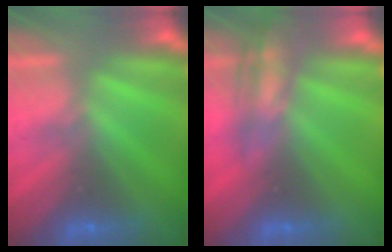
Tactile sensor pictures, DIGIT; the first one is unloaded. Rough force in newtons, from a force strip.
{"total": 2.6}